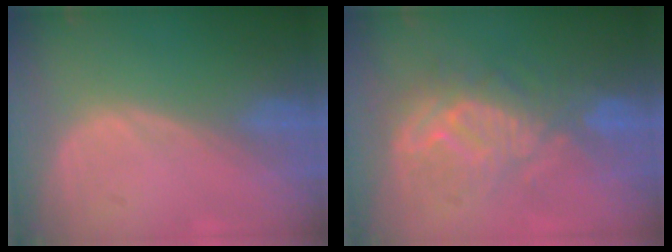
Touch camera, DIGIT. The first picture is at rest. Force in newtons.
{"total": 9.0, "press": 8.9, "slide": 1.0}